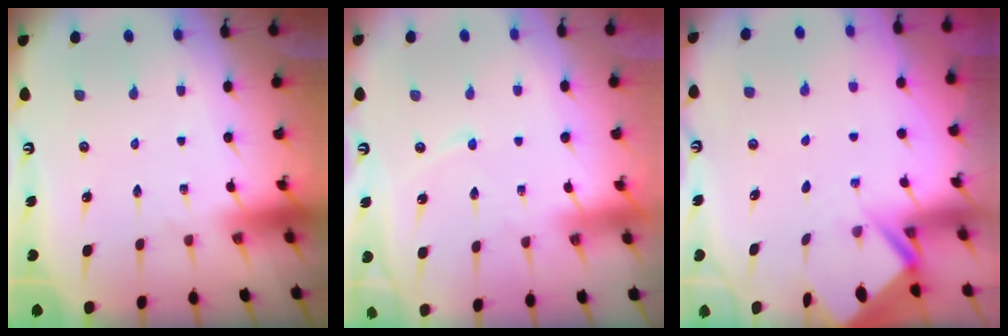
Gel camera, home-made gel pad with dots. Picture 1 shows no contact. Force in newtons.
{"total": 2.1, "press": 2.1, "slide": 0.2}
{"total": 2.6, "press": 2.6, "slide": 0.1}